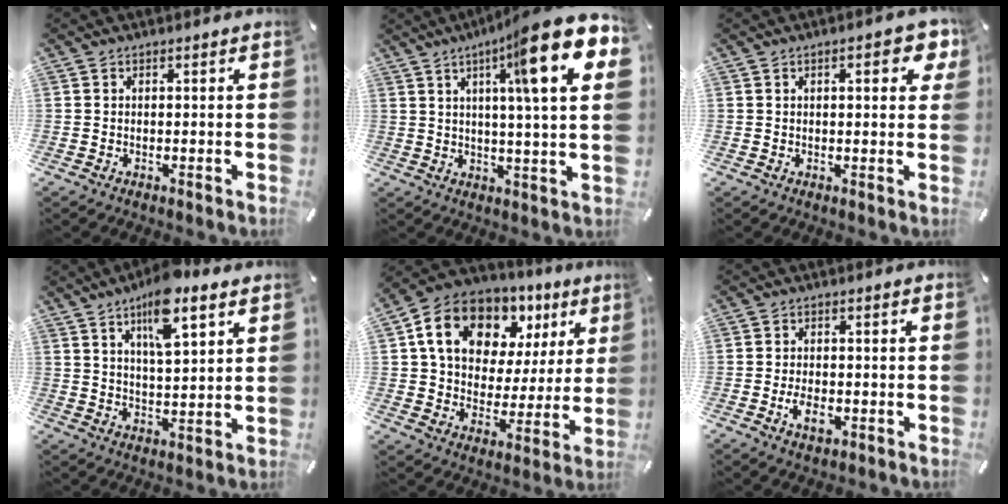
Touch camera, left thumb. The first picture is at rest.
{"total": 17.7, "force": [8.2, 1.0, 15.6], "torque": [-0.243, -0.044, 0.108]}
{"total": 4.8, "force": [1.9, 2.5, 3.6], "torque": [-0.044, 0.000, 0.026]}
{"total": 12.1, "force": [7.8, 4.1, 8.3], "torque": [-0.129, -0.030, 0.132]}
{"total": 16.6, "force": [8.7, 11.6, 8.0], "torque": [-0.139, -0.035, 0.158]}
{"total": 4.4, "force": [-1.5, 2.8, 3.1], "torque": [-0.064, -0.002, -0.031]}